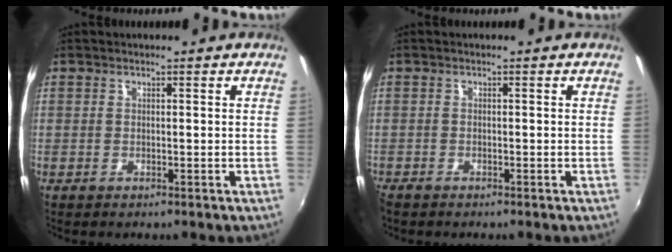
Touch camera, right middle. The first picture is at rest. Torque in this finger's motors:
{"motor_torque": [0.11, -0.12, -0.02, 0.01]}